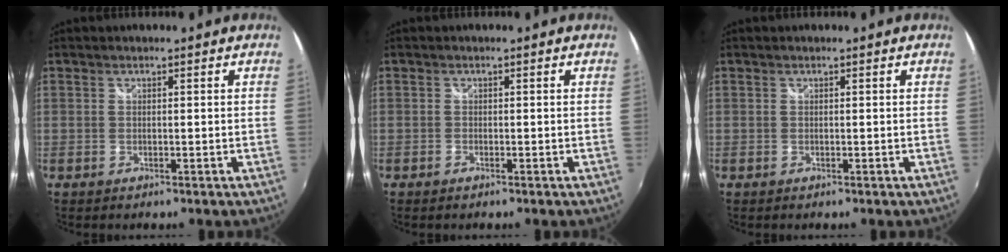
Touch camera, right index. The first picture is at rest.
{"total": 0.6, "force": [-0.5, 0.2, 0.2], "torque": [-0.005, -0.001, -0.011]}
{"total": 0.0}